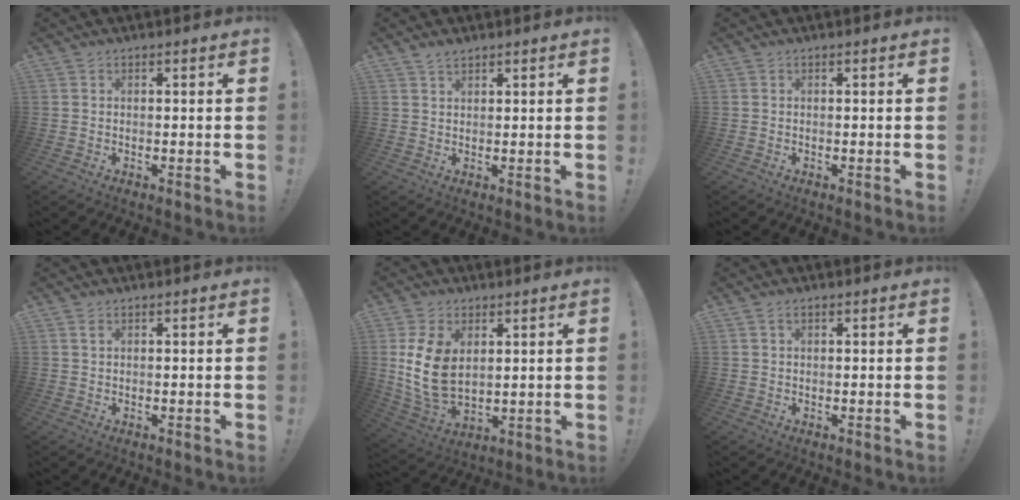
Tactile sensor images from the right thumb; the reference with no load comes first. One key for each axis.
{"total": 2.4, "fx": 2.0, "fy": 0.9, "fz": 0.9, "tx": -0.014, "ty": -0.009, "tz": 0.035}
{"total": 0.0}
{"total": 1.2, "fx": 0.6, "fy": 0.5, "fz": 0.9, "tx": -0.014, "ty": -0.001, "tz": 0.010}
{"total": 12.8, "fx": 3.3, "fy": 8.4, "fz": 9.1, "tx": -0.168, "ty": -0.017, "tz": 0.064}
{"total": 1.4, "fx": 0.7, "fy": 0.7, "fz": 0.9, "tx": -0.013, "ty": 0.000, "tz": 0.012}